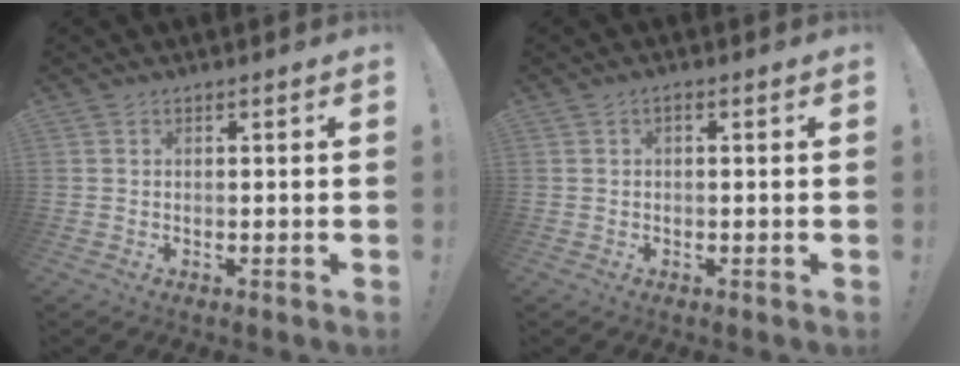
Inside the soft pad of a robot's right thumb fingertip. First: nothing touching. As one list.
[{"total": 0.9, "force": [-0.5, 0.1, 0.8], "torque": [-0.021, 0.006, -0.009]}]